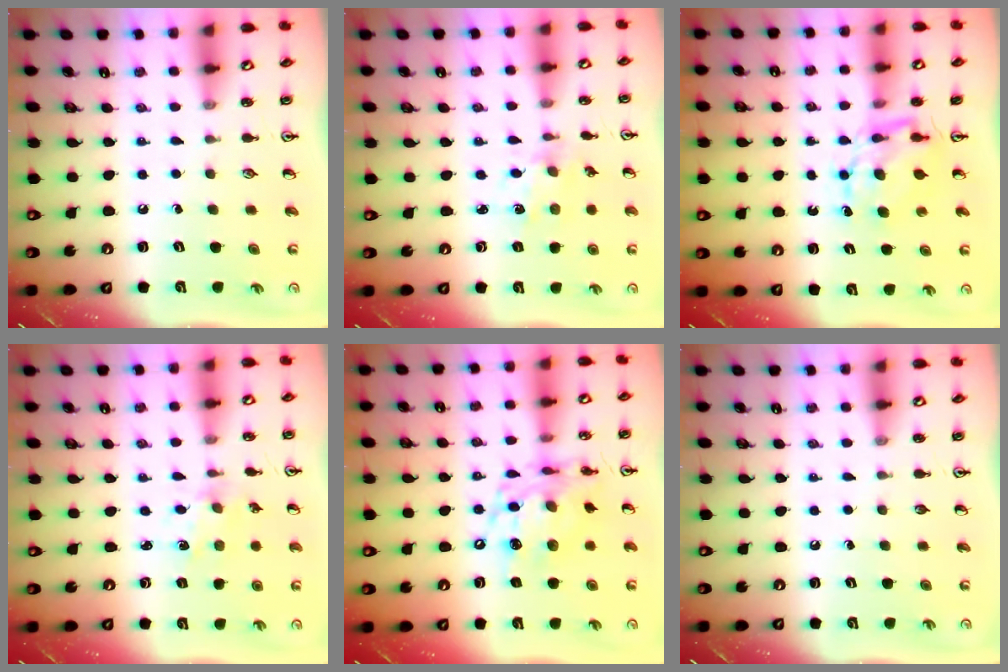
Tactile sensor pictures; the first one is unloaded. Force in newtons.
{"total": 1.7, "press": 1.6, "slide": 0.3}
{"total": 6.8, "press": 6.8, "slide": 0.4}
{"total": 1.9, "press": 1.8, "slide": 0.5}
{"total": 13.8, "press": 13.8, "slide": 1.1}
{"total": 0.0}